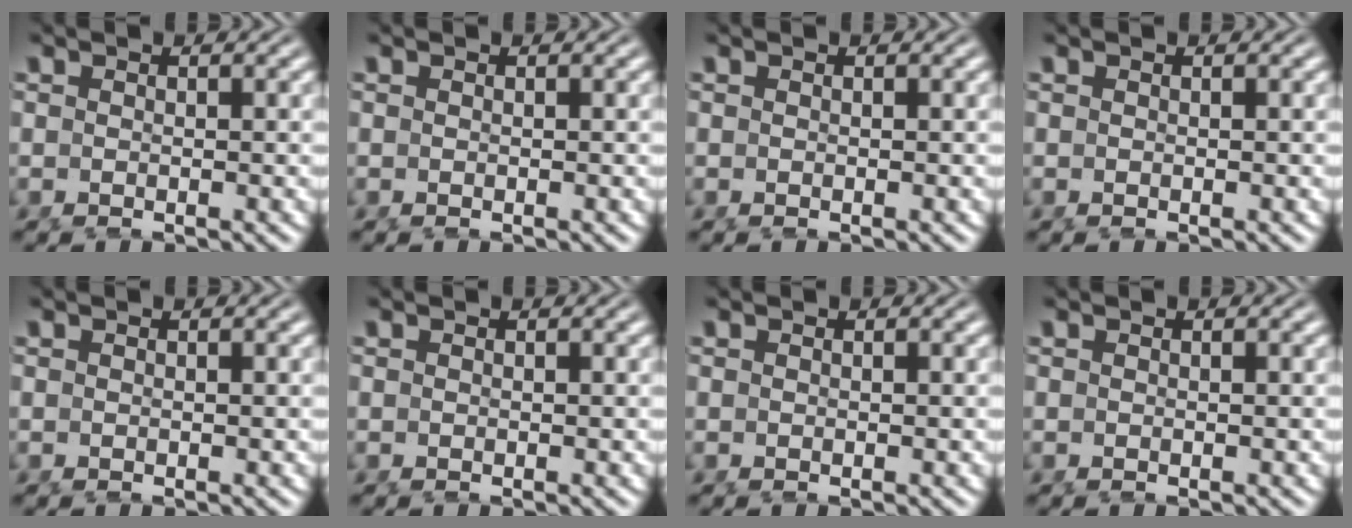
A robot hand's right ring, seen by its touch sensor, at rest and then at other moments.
{"total": 0.0}
{"total": 0.0}
{"total": 0.0}
{"total": 0.0}
{"total": 0.0}
{"total": 0.0}
{"total": 0.0}